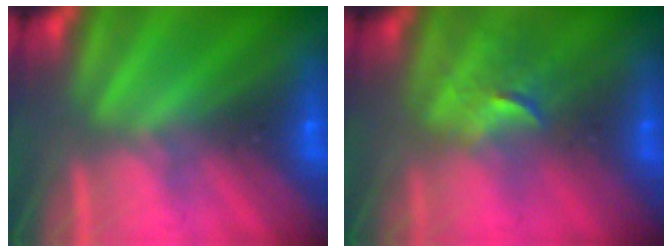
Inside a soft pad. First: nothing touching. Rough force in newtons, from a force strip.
{"total": 2.5}